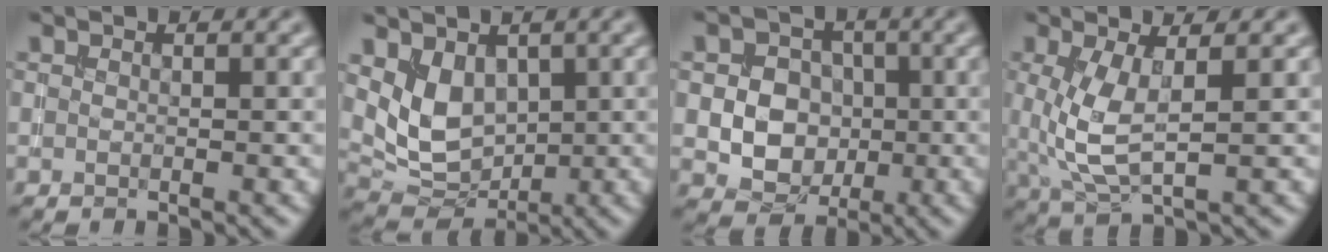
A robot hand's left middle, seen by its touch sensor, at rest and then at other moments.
{"total": 4.9, "force": [1.2, 3.6, 3.1], "torque": [-0.057, -0.016, 0.032]}
{"total": 5.7, "force": [-0.5, 5.0, 2.9], "torque": [-0.028, 0.004, -0.023]}
{"total": 4.8, "force": [0.6, 1.8, 4.4], "torque": [-0.105, -0.008, 0.017]}